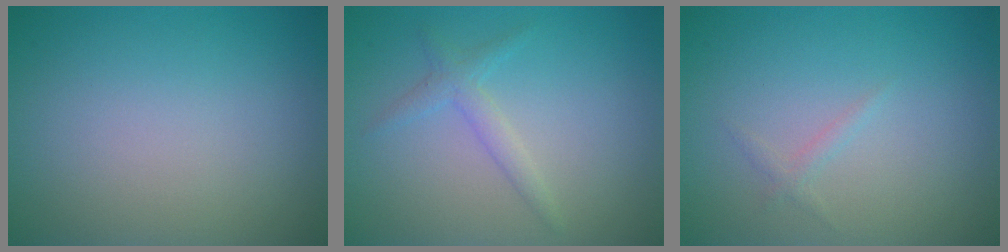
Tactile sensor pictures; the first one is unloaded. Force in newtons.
{"total": 1.7, "press": 1.7, "slide": 0.1}
{"total": 0.7, "press": 0.7, "slide": 0.1}